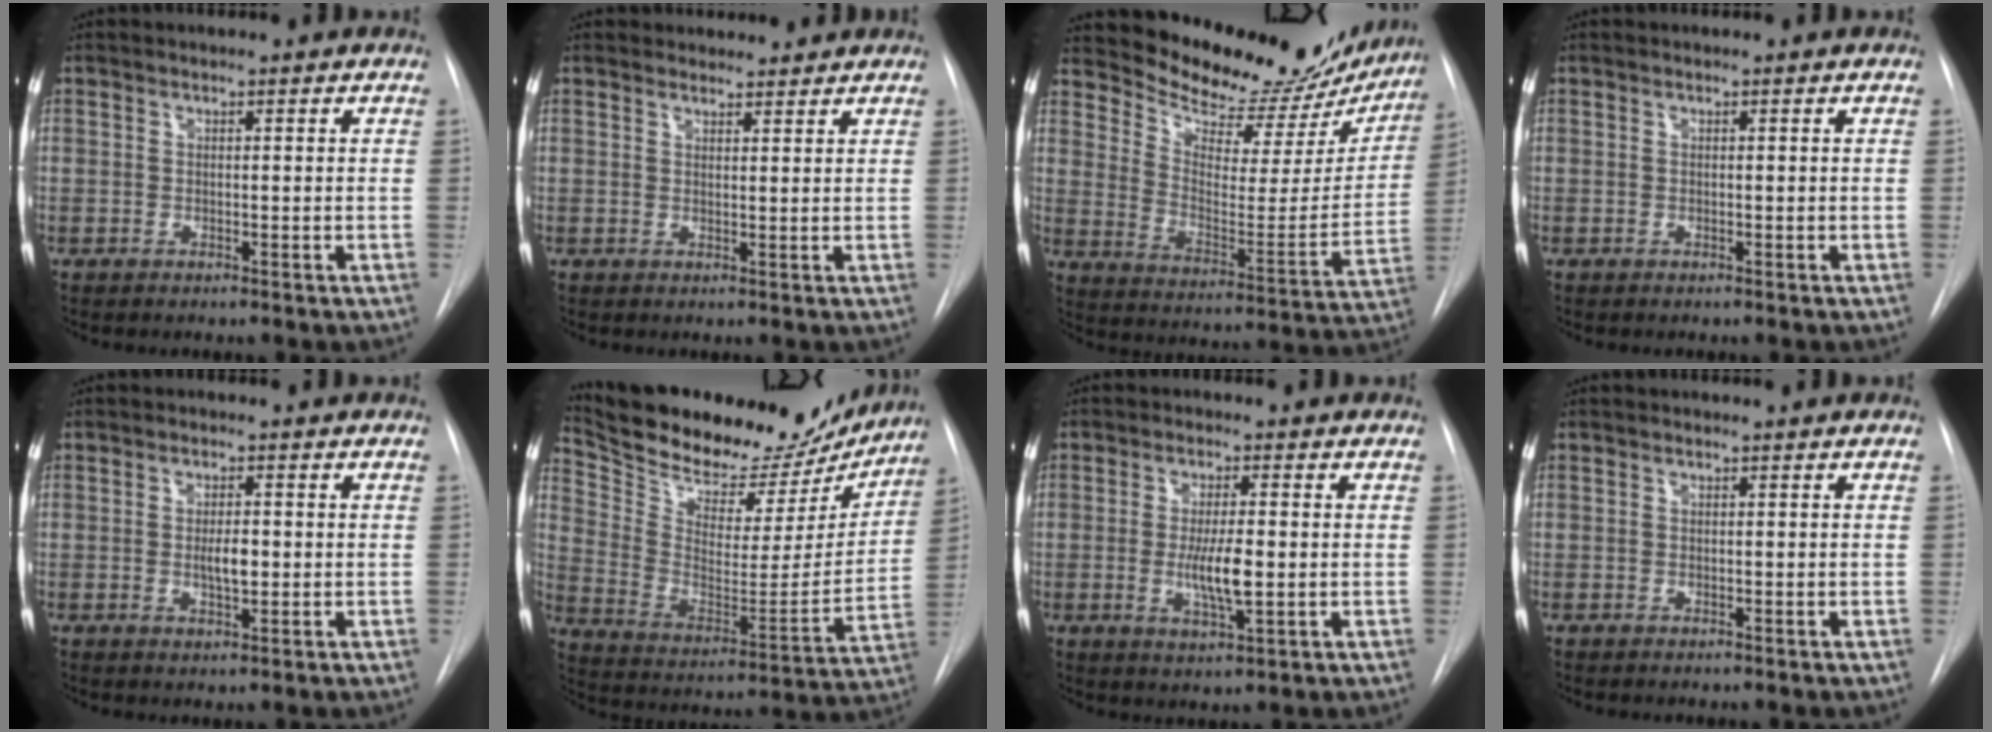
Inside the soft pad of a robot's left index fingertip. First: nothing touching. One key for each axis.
{"total": 2.8, "fx": 2.6, "fy": 0.9, "fz": -0.2, "tx": 0.003, "ty": 0.008, "tz": 0.033}
{"total": 20.1, "fx": 18.5, "fy": 5.8, "fz": 5.4, "tx": -0.070, "ty": -0.048, "tz": 0.239}
{"total": 0.0}
{"total": 2.9, "fx": -0.6, "fy": 0.9, "fz": 2.7, "tx": -0.048, "ty": -0.006, "tz": -0.008}
{"total": 25.6, "fx": 22.8, "fy": 7.8, "fz": 8.5, "tx": -0.149, "ty": -0.029, "tz": 0.326}
{"total": 5.9, "fx": -1.0, "fy": 1.0, "fz": 5.8, "tx": -0.110, "ty": -0.017, "tz": -0.017}
{"total": 0.0}